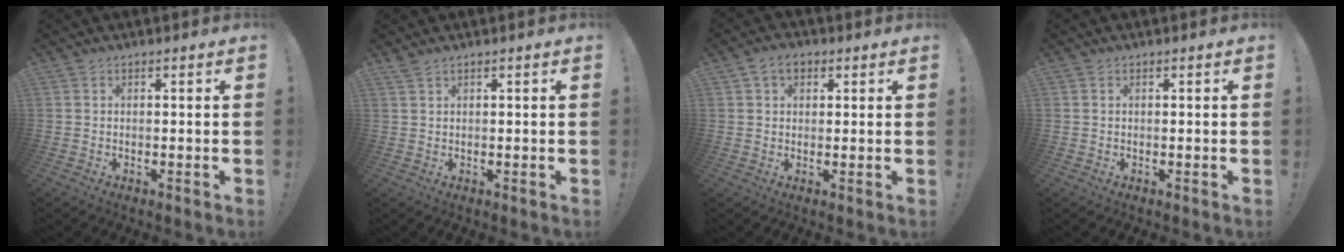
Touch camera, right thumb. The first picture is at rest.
{"total": 1.4, "force": [1.2, 0.2, 0.7], "torque": [-0.016, -0.001, 0.022]}
{"total": 4.4, "force": [1.9, 3.2, 2.5], "torque": [-0.040, 0.001, 0.035]}
{"total": 0.0}